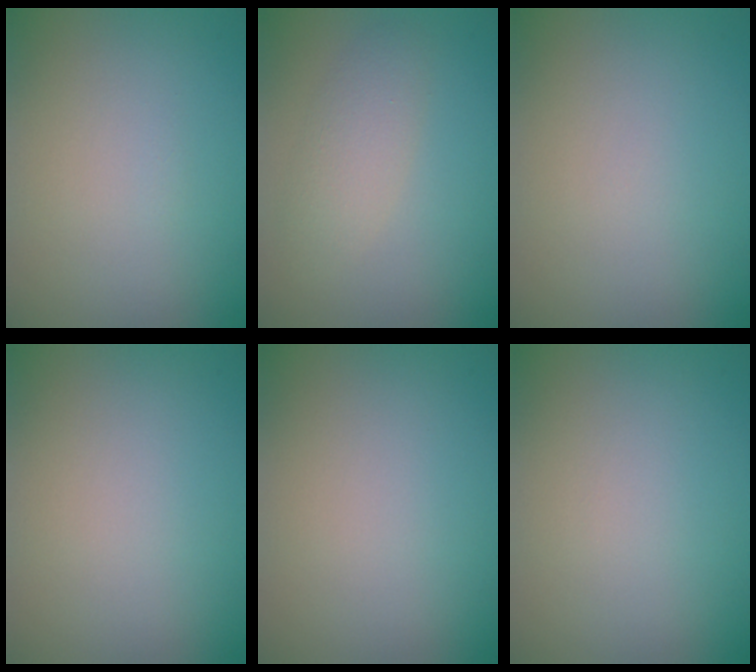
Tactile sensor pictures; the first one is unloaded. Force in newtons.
{"total": 2.8, "press": 2.8, "slide": 0.1}
{"total": 0.0}
{"total": 0.0}
{"total": 0.0}
{"total": 0.0}